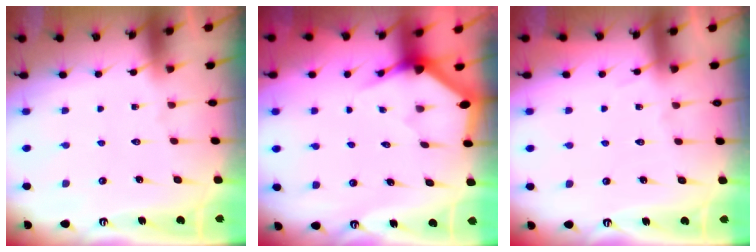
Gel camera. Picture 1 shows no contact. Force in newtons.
{"total": 3.3, "press": 3.3, "slide": 0.1}
{"total": 5.0, "press": 4.9, "slide": 0.7}